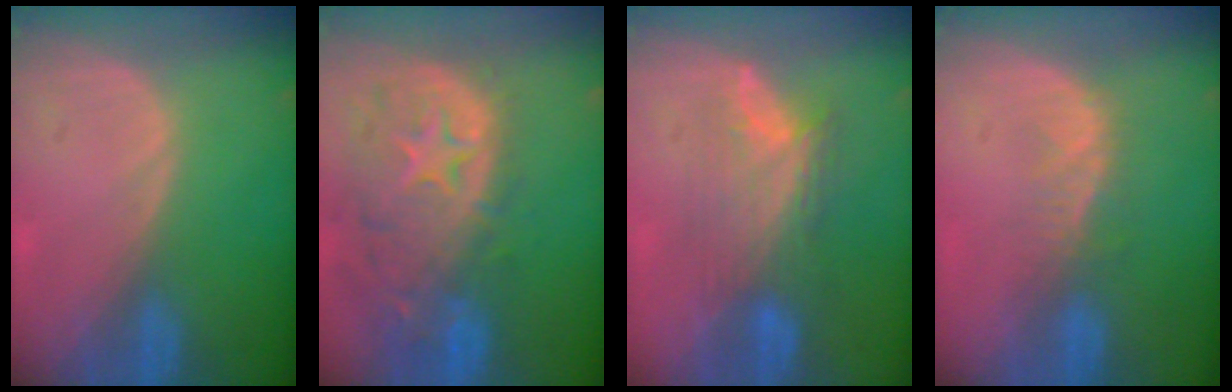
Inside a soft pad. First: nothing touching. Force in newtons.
{"total": 14.0, "press": 11.2, "slide": 8.3}
{"total": 7.3, "press": 7.1, "slide": 1.7}
{"total": 3.4, "press": 3.0, "slide": 1.6}